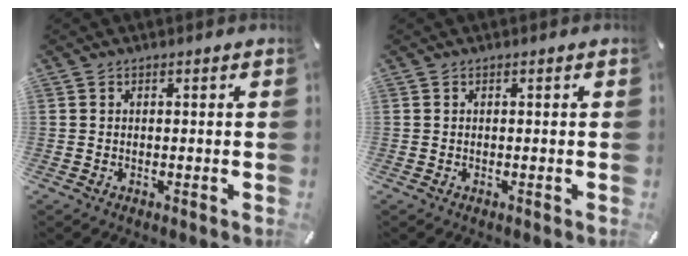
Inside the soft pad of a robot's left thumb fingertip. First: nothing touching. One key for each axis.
{"total": 0.0}